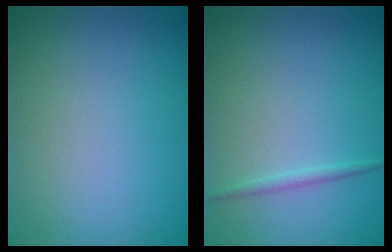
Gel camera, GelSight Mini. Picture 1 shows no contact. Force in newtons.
{"total": 0.8, "press": 0.8, "slide": 0.0}